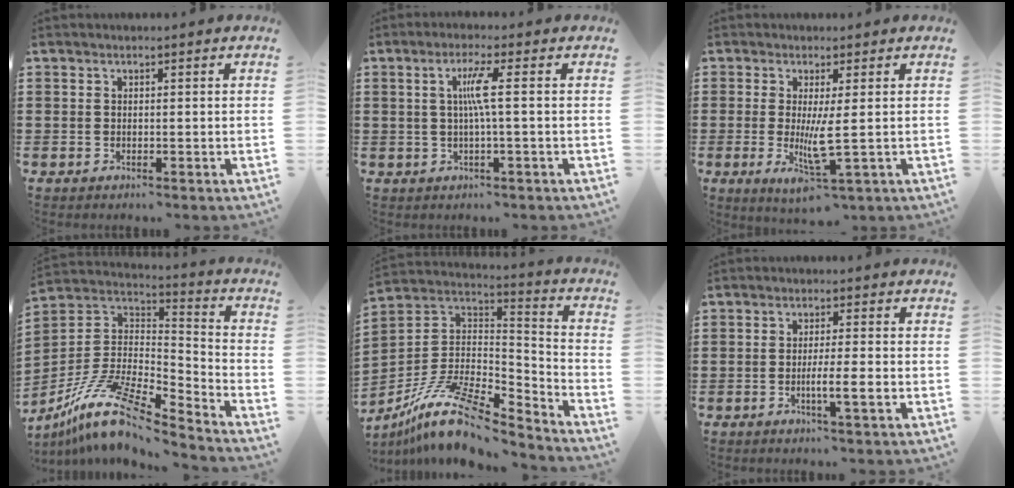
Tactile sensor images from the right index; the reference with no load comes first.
{"total": 4.4, "force": [0.3, -0.3, 4.4], "torque": [-0.084, -0.004, -0.001]}
{"total": 6.1, "force": [-0.6, 1.0, 6.0], "torque": [-0.113, -0.023, -0.011]}
{"total": 13.0, "force": [-9.6, 3.3, 8.1], "torque": [-0.179, 0.020, -0.189]}
{"total": 14.4, "force": [-10.2, 4.7, 9.1], "torque": [-0.181, 0.037, -0.189]}
{"total": 4.5, "force": [-1.3, 0.1, 4.3], "torque": [-0.072, -0.010, -0.024]}